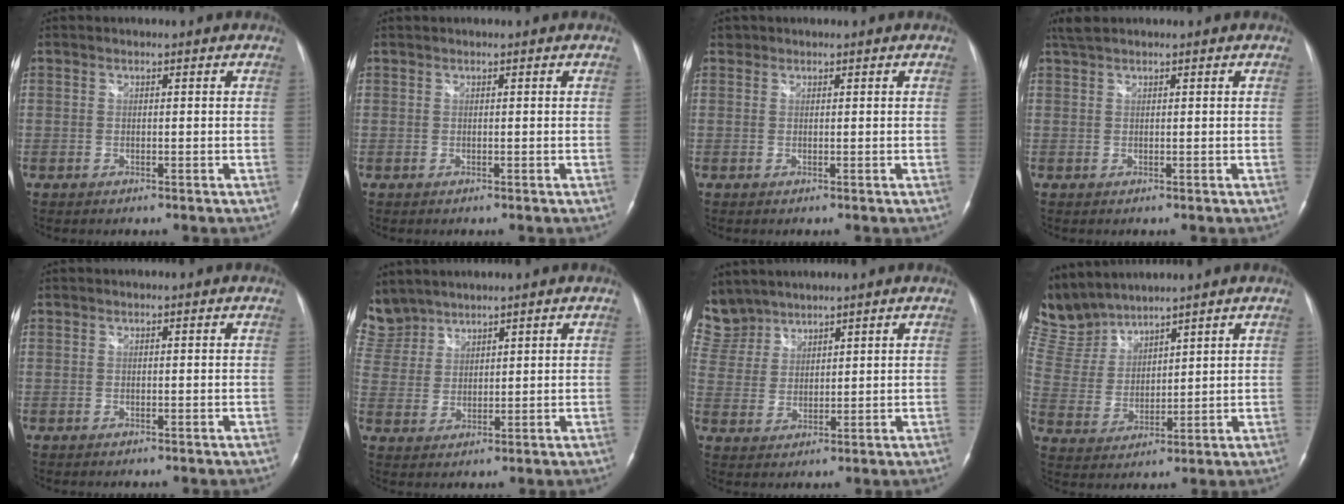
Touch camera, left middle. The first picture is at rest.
{"total": 0.0}
{"total": 0.6, "force": [0.4, 0.4, 0.0], "torque": [0.000, 0.006, 0.007]}
{"total": 1.8, "force": [1.6, 0.2, 0.9], "torque": [-0.022, 0.017, 0.034]}
{"total": 0.0}
{"total": 8.6, "force": [7.5, 4.1, 0.7], "torque": [-0.036, 0.013, 0.167]}
{"total": 9.2, "force": [8.1, 4.4, 0.7], "torque": [-0.039, 0.015, 0.178]}
{"total": 9.2, "force": [9.1, 1.6, 1.0], "torque": [-0.045, 0.015, 0.202]}